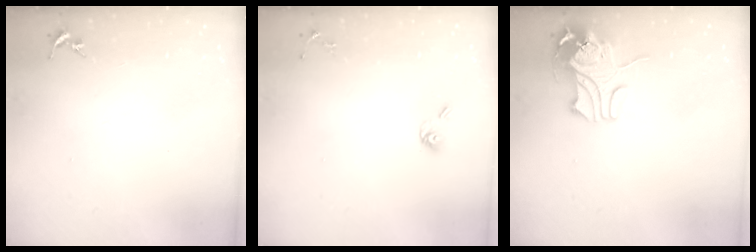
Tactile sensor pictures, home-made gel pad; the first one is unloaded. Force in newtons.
{"total": 5.6, "press": 5.1, "slide": 2.3}
{"total": 10.6, "press": 10.6, "slide": 0.8}